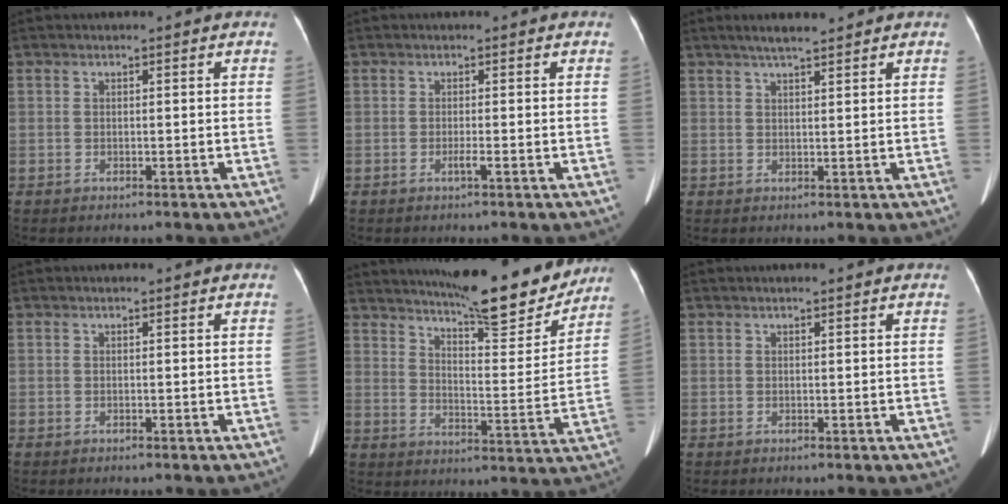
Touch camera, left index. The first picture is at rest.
{"total": 0.8, "force": [-0.4, -0.2, 0.7], "torque": [-0.016, -0.002, -0.006]}
{"total": 4.1, "force": [3.4, 0.3, 2.2], "torque": [-0.038, 0.011, 0.058]}
{"total": 0.0}
{"total": 18.3, "force": [16.1, 2.5, 8.3], "torque": [-0.124, -0.025, 0.217]}
{"total": 1.0, "force": [0.8, 0.0, 0.5], "torque": [-0.009, 0.010, 0.014]}